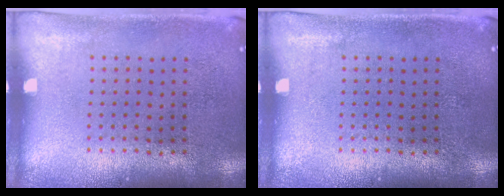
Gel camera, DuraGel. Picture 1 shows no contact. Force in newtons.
{"total": 0.0}